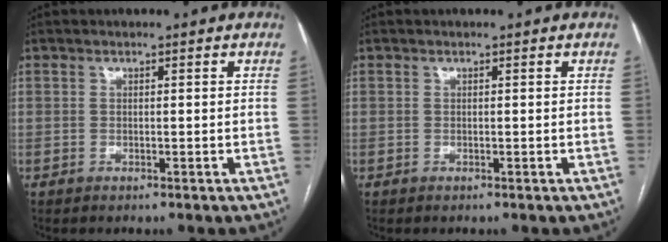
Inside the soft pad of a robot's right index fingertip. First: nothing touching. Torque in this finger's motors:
{"motor_torque": [0.00, 0.00, 0.02, 0.01]}